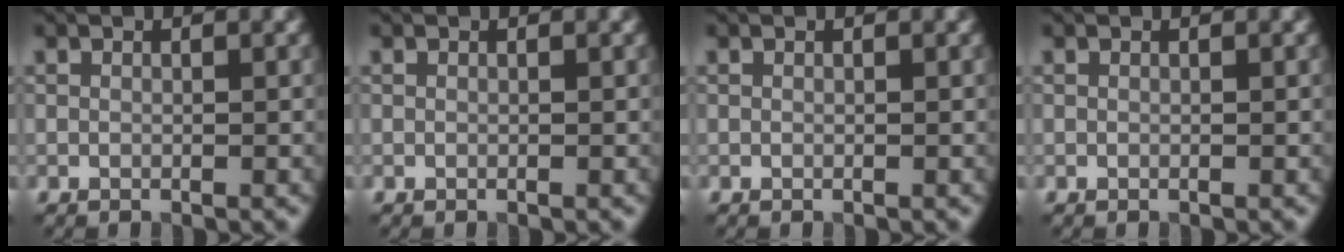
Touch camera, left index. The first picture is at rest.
{"total": 0.0}
{"total": 0.0}
{"total": 0.0}